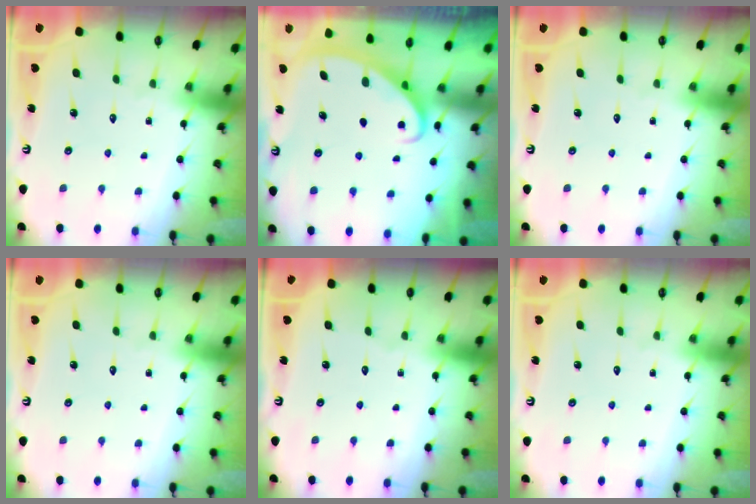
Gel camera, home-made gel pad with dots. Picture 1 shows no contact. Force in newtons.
{"total": 2.7, "press": 2.7, "slide": 0.4}
{"total": 0.0}
{"total": 0.0}
{"total": 0.0}
{"total": 0.0}